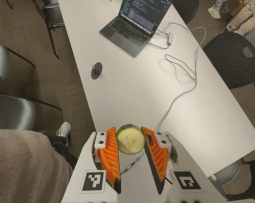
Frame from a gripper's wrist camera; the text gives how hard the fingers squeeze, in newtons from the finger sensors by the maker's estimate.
{"total": 9.8, "left": 9.4, "right": 10.2}